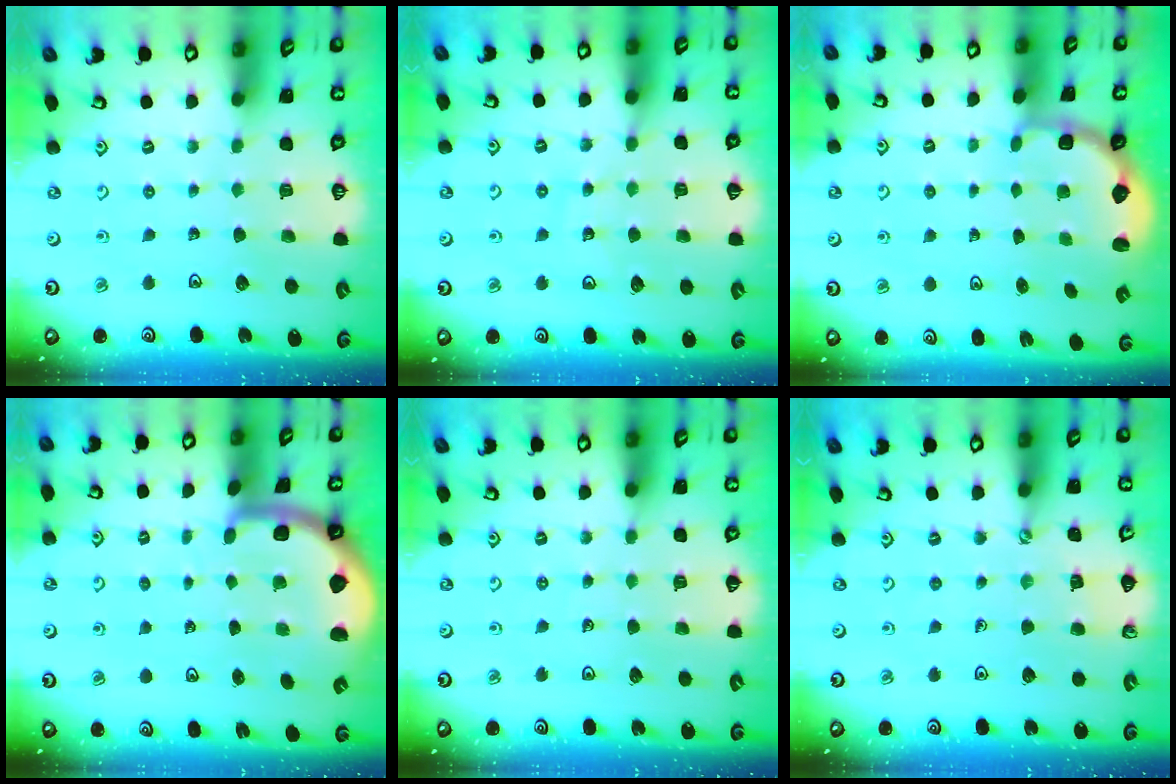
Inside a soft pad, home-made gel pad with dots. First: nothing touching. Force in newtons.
{"total": 10.9, "press": 10.6, "slide": 2.4}
{"total": 2.8, "press": 2.1, "slide": 1.9}
{"total": 2.5, "press": 2.4, "slide": 0.5}
{"total": 3.0, "press": 3.0, "slide": 0.3}
{"total": 2.1, "press": 2.1, "slide": 0.4}